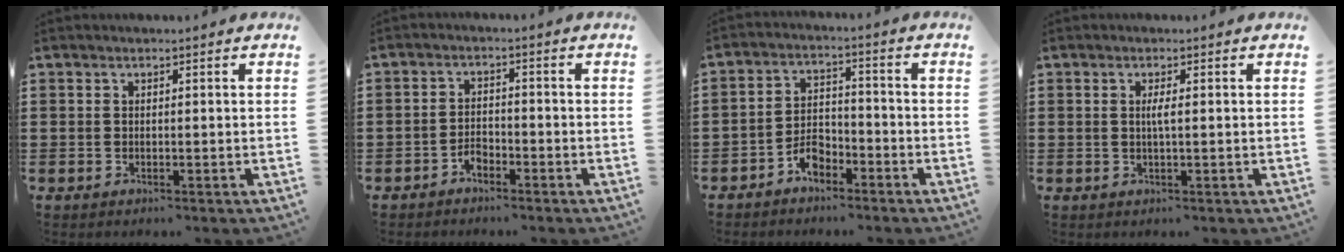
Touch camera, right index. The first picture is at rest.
{"total": 2.4, "force": [-1.9, 1.1, 0.8], "torque": [-0.020, 0.005, -0.040]}
{"total": 4.3, "force": [-3.2, 2.2, 2.0], "torque": [-0.035, 0.011, -0.060]}
{"total": 1.7, "force": [0.1, 0.1, 1.7], "torque": [-0.033, -0.002, 0.002]}